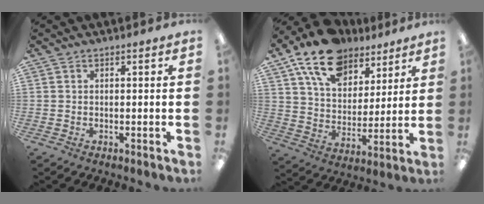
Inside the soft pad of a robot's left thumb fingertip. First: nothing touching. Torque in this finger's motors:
{"motor_torque": [0.74, 0.53, 1.54, -1.22, 0.42]}